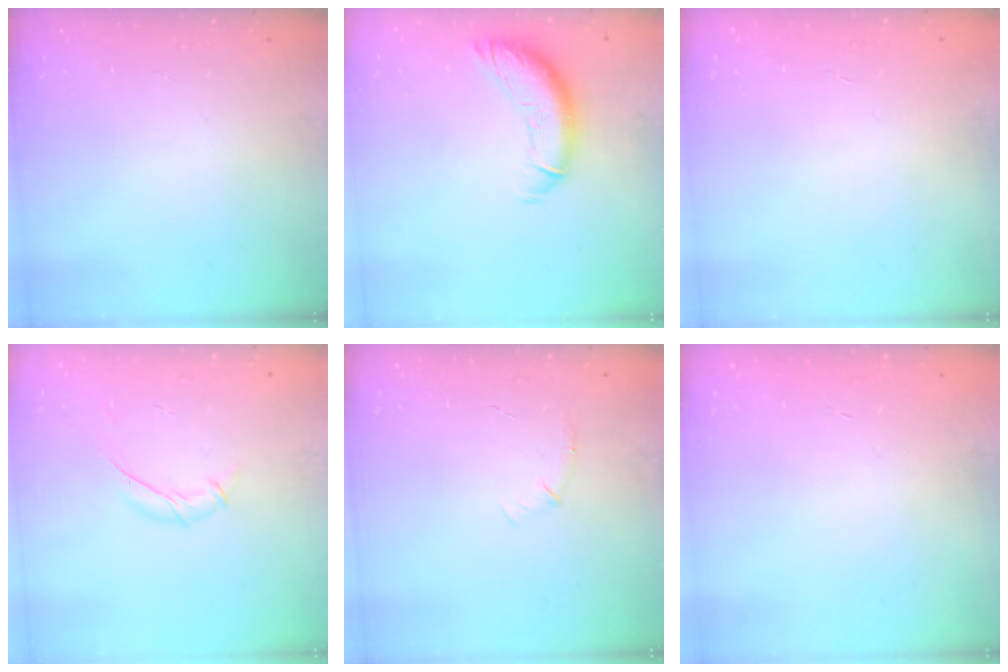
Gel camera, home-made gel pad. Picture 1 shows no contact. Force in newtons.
{"total": 12.6, "press": 12.4, "slide": 1.8}
{"total": 0.6, "press": 0.6, "slide": 0.2}
{"total": 7.7, "press": 7.6, "slide": 0.8}
{"total": 5.5, "press": 5.2, "slide": 1.6}
{"total": 0.6, "press": 0.5, "slide": 0.2}